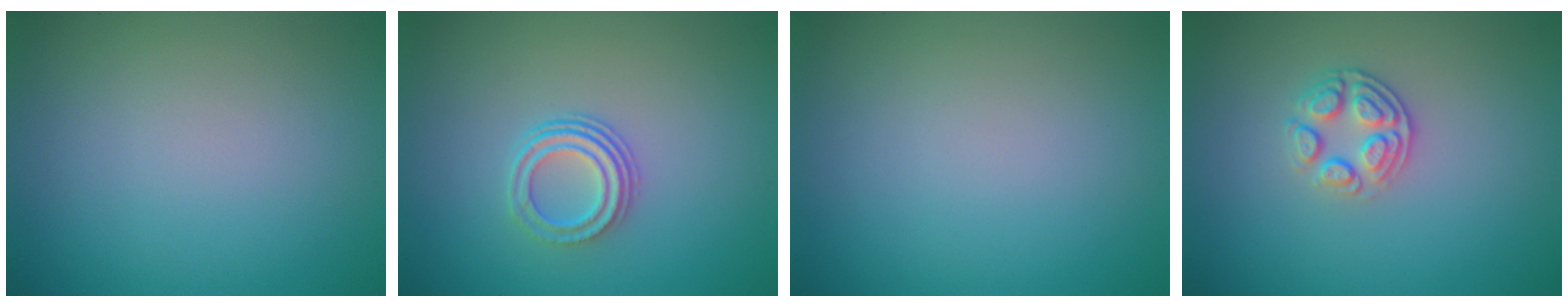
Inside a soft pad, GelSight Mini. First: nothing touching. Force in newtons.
{"total": 2.9, "press": 2.2, "slide": 1.9}
{"total": 0.0}
{"total": 2.7, "press": 2.4, "slide": 1.2}